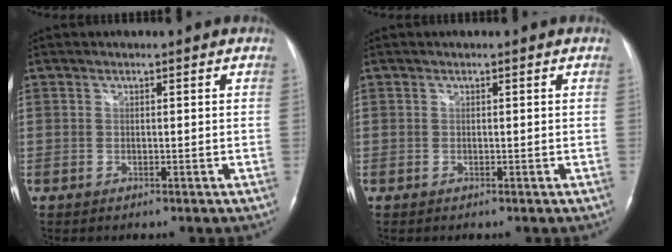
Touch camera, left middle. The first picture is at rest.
{"total": 0.0}